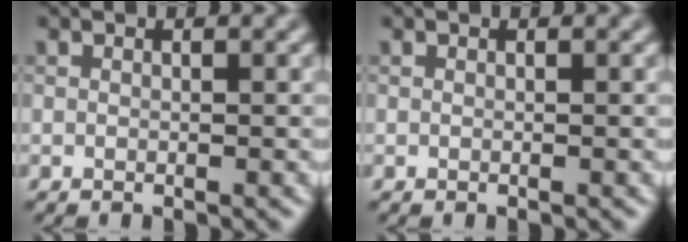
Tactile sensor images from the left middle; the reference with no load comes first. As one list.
[{"total": 0.0}]